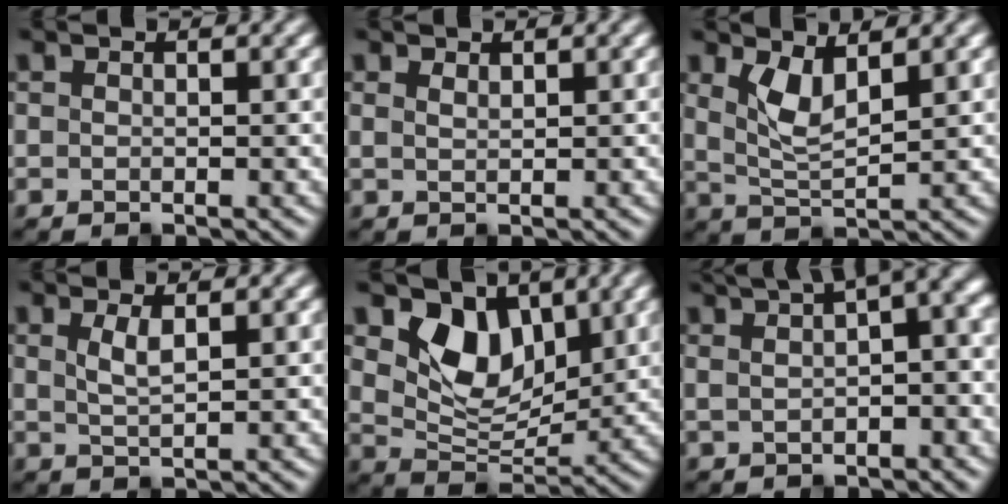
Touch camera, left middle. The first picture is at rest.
{"total": 1.1, "force": [0.9, 0.3, 0.4], "torque": [0.000, -0.004, 0.009]}
{"total": 3.0, "force": [1.5, 0.8, 2.5], "torque": [-0.059, -0.007, 0.035]}
{"total": 1.6, "force": [0.7, 0.5, 1.3], "torque": [-0.024, -0.002, 0.013]}
{"total": 5.5, "force": [2.6, 3.4, 3.4], "torque": [-0.071, -0.014, 0.040]}
{"total": 7.5, "force": [2.9, 2.4, 6.4], "torque": [-0.081, 0.023, 0.049]}